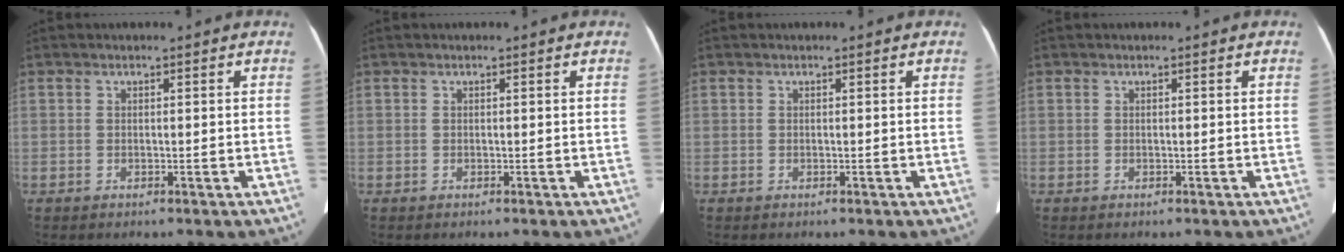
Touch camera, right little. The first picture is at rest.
{"total": 0.0}
{"total": 0.0}
{"total": 0.0}